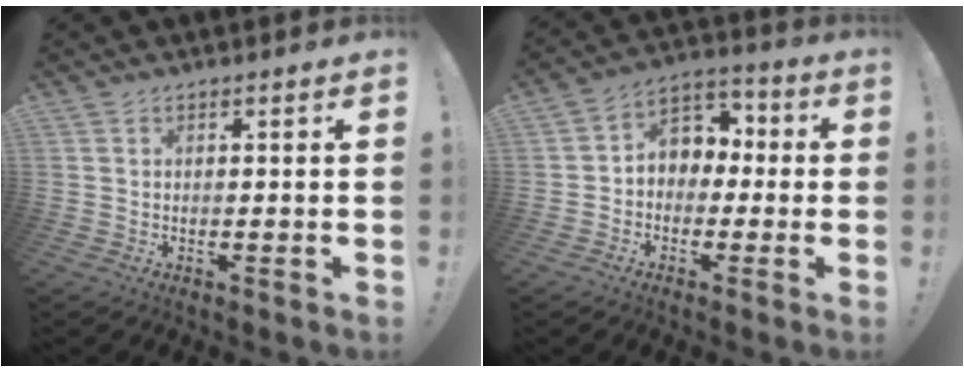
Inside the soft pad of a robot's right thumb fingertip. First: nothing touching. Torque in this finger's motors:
{"motor_torque": [1.28, 1.18, 0.69, -0.17, -0.01]}